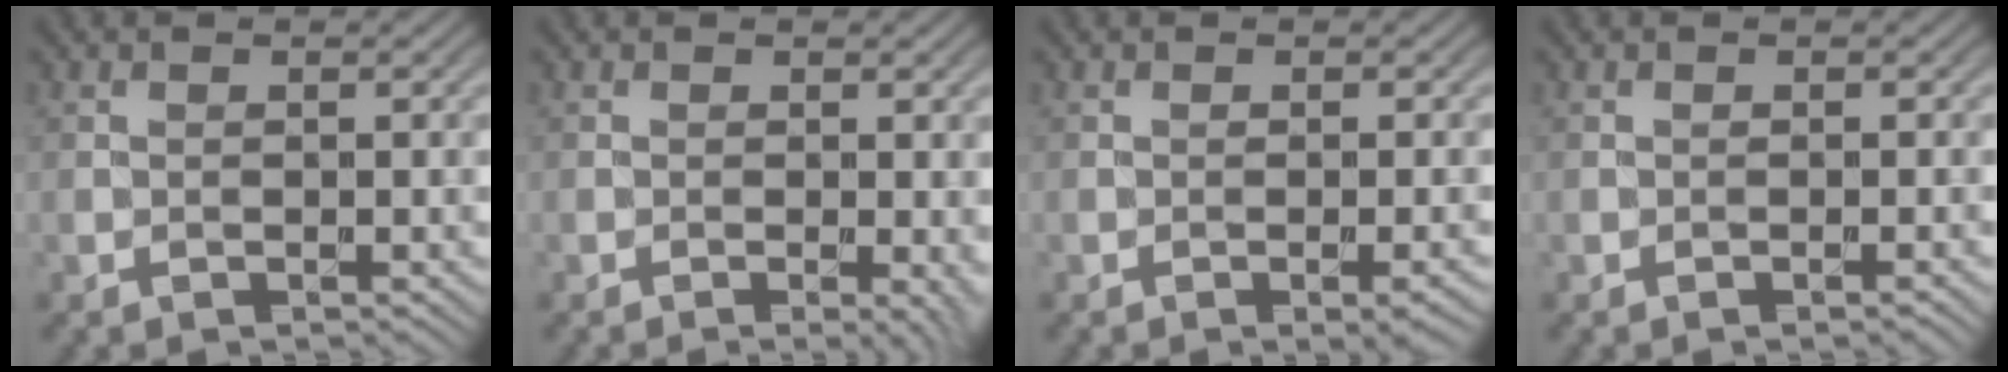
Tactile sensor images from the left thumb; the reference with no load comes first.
{"total": 2.2, "force": [-0.3, 0.4, 2.1], "torque": [-0.030, -0.007, -0.007]}
{"total": 1.9, "force": [-0.8, 0.3, 1.6], "torque": [-0.025, 0.000, -0.012]}
{"total": 0.6, "force": [-0.4, 0.0, 0.5], "torque": [-0.007, 0.001, -0.007]}